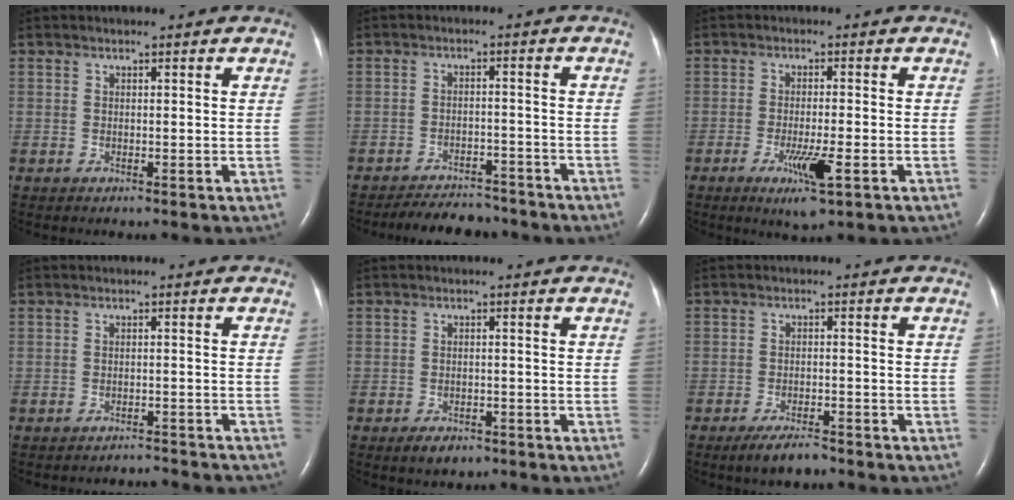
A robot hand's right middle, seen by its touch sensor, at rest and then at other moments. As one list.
[{"total": 6.9, "force": [-6.5, 1.8, 1.4], "torque": [-0.021, -0.006, -0.096]}, {"total": 5.8, "force": [-2.6, 0.5, 5.1], "torque": [-0.094, -0.012, -0.042]}, {"total": 5.0, "force": [-4.9, 0.7, 0.1], "torque": [-0.002, 0.002, -0.055]}, {"total": 3.2, "force": [-2.2, 1.7, 1.6], "torque": [-0.029, -0.001, -0.025]}, {"total": 4.2, "force": [-3.3, 1.0, 2.3], "torque": [-0.050, -0.005, -0.055]}]